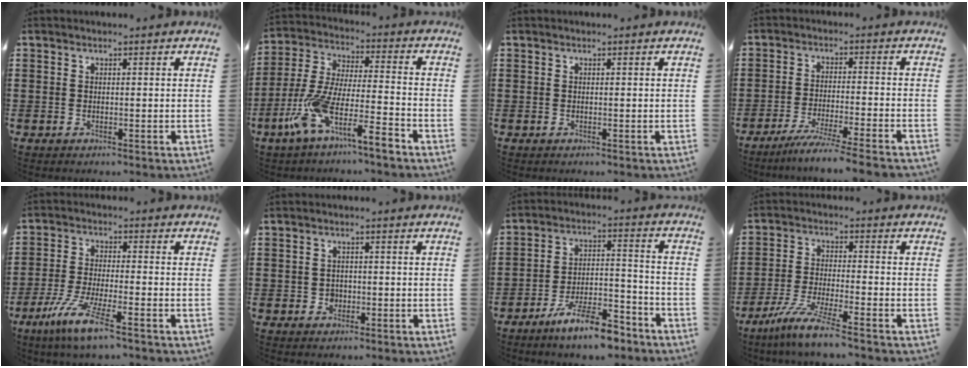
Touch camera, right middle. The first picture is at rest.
{"total": 10.1, "force": [-7.5, 0.4, 6.8], "torque": [-0.164, -0.017, -0.156]}
{"total": 0.0}
{"total": 5.6, "force": [-4.9, -0.7, 2.5], "torque": [-0.043, -0.017, -0.094]}
{"total": 7.6, "force": [-4.9, 0.6, 5.8], "torque": [-0.124, -0.013, -0.094]}
{"total": 1.5, "force": [-0.4, 1.4, 0.4], "torque": [-0.011, 0.003, -0.011]}
{"total": 9.9, "force": [-7.9, 2.0, 5.6], "torque": [-0.099, 0.019, -0.146]}
{"total": 7.0, "force": [-5.6, -0.1, 4.2], "torque": [-0.091, -0.018, -0.109]}